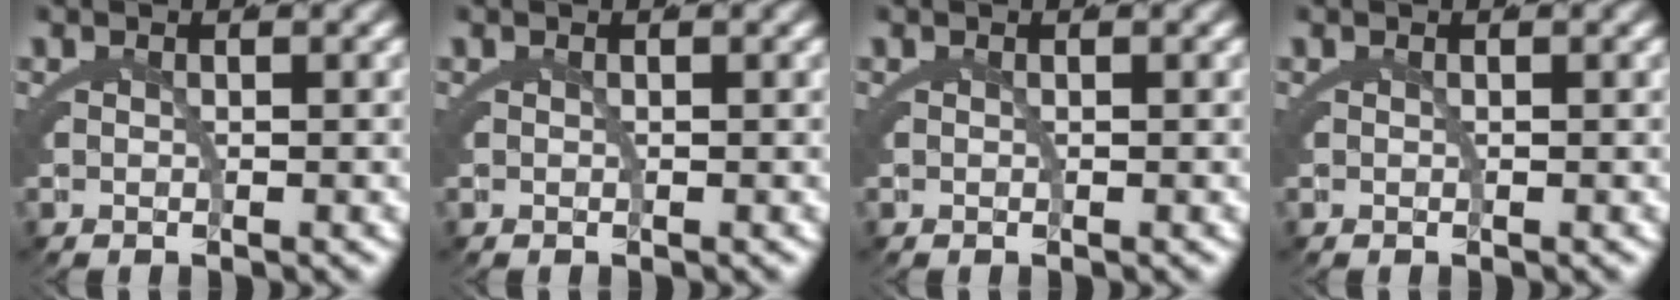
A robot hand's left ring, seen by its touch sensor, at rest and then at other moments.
{"total": 0.0}
{"total": 0.0}
{"total": 0.0}